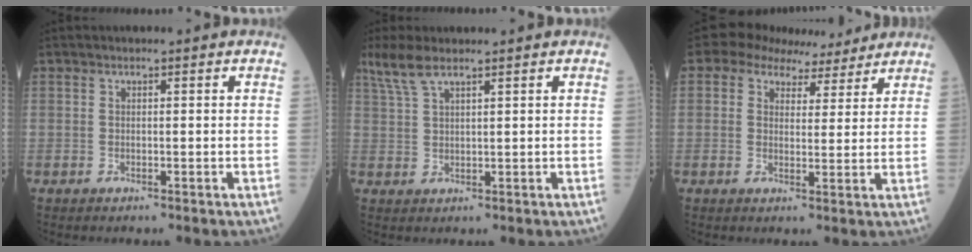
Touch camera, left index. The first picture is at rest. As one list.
[{"total": 4.5, "force": [3.5, 0.6, 2.7], "torque": [-0.070, 0.014, 0.078]}, {"total": 6.8, "force": [5.4, 3.8, 1.5], "torque": [-0.026, 0.020, 0.075]}]